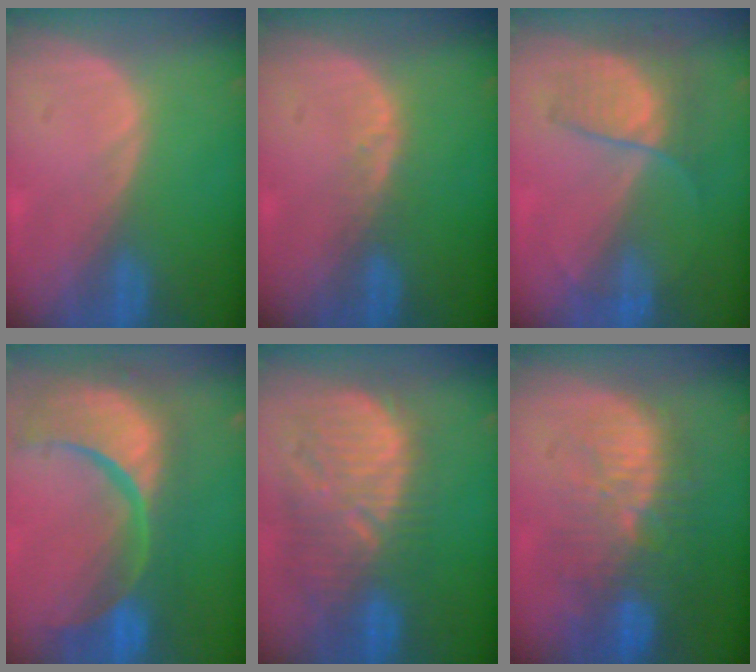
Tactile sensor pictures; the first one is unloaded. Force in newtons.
{"total": 1.7, "press": 1.7, "slide": 0.1}
{"total": 7.0, "press": 6.0, "slide": 3.7}
{"total": 15.0, "press": 11.9, "slide": 9.2}
{"total": 12.1, "press": 11.2, "slide": 4.6}
{"total": 11.3, "press": 9.9, "slide": 5.5}